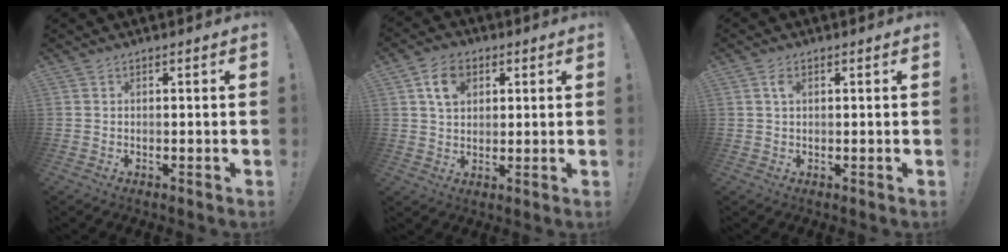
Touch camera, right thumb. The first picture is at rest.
{"total": 8.7, "force": [3.4, 6.3, 4.8], "torque": [-0.068, 0.002, 0.064]}
{"total": 2.2, "force": [0.8, 1.2, 1.6], "torque": [-0.029, 0.000, 0.013]}